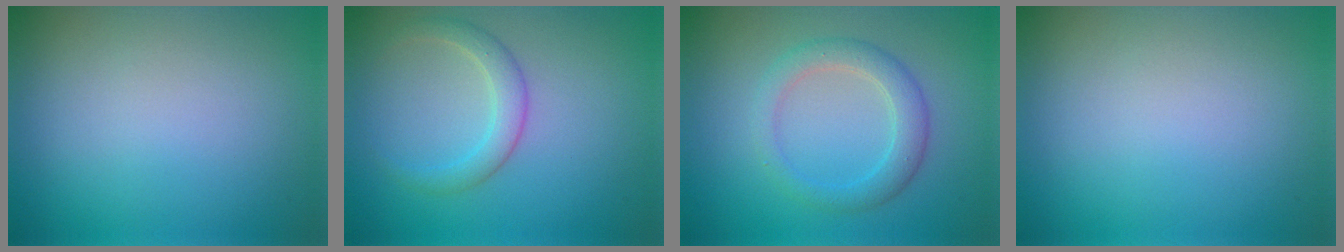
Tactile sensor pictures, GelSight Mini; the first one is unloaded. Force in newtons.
{"total": 2.5, "press": 2.5, "slide": 0.2}
{"total": 2.9, "press": 2.9, "slide": 0.1}
{"total": 0.0}